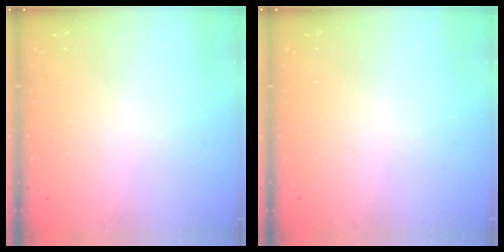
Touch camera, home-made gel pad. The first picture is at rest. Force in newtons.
{"total": 0.0}